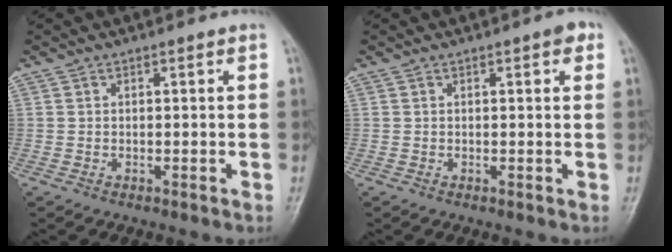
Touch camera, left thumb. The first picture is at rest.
{"total": 2.1, "force": [0.9, 0.8, 1.7], "torque": [-0.014, 0.002, 0.010]}